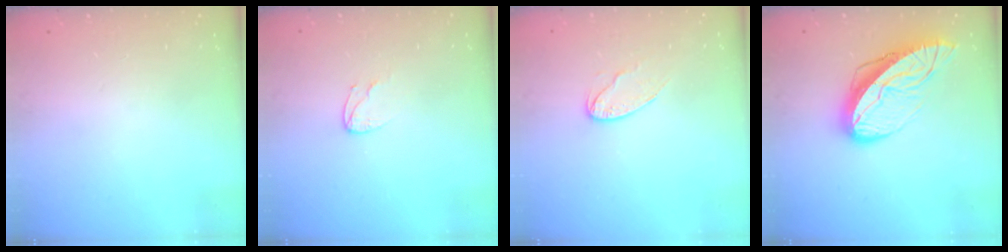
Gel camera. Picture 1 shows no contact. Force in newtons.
{"total": 4.9, "press": 4.9, "slide": 0.4}
{"total": 7.8, "press": 7.7, "slide": 0.5}
{"total": 11.6, "press": 11.5, "slide": 1.4}